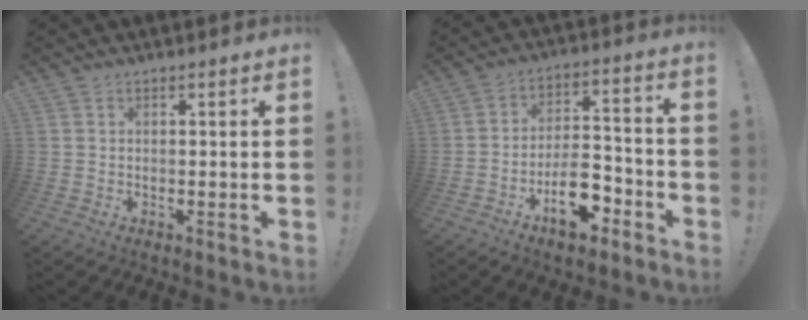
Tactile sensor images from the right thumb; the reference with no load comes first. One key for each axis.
{"total": 13.6, "fx": -7.4, "fy": 7.1, "fz": 8.9, "tx": -0.116, "ty": 0.064, "tz": -0.119}